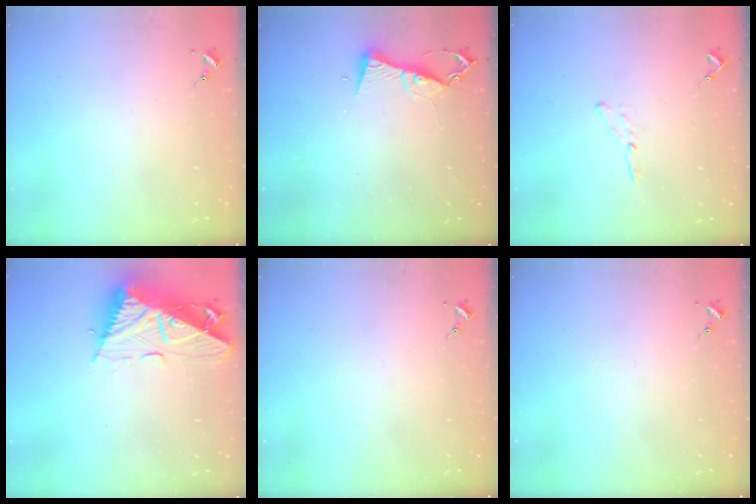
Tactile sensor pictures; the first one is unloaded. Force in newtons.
{"total": 7.2, "press": 7.1, "slide": 0.7}
{"total": 3.5, "press": 3.5, "slide": 0.4}
{"total": 16.6, "press": 16.5, "slide": 1.5}
{"total": 0.0}
{"total": 0.0}